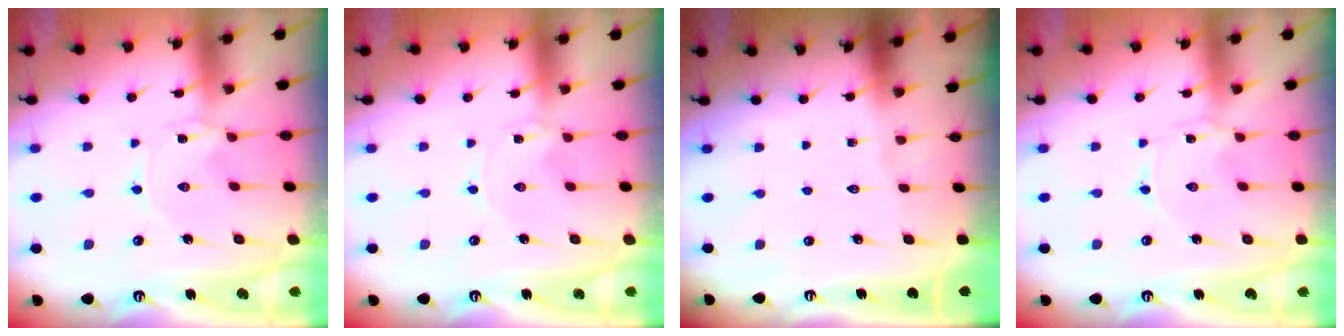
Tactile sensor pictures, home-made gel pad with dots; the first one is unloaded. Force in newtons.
{"total": 0.0}
{"total": 0.0}
{"total": 0.0}